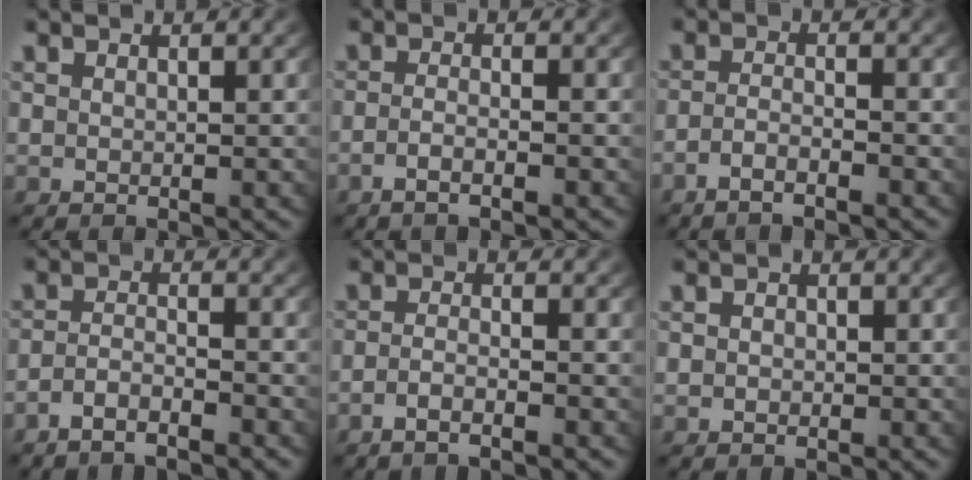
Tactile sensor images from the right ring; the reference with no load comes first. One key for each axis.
{"total": 2.1, "fx": -1.7, "fy": 0.0, "fz": 1.3, "tx": -0.036, "ty": -0.011, "tz": -0.026}
{"total": 2.6, "fx": -2.2, "fy": 0.4, "fz": 1.3, "tx": -0.027, "ty": -0.006, "tz": -0.038}
{"total": 3.0, "fx": -2.7, "fy": 0.8, "fz": 1.1, "tx": -0.019, "ty": -0.007, "tz": -0.047}
{"total": 2.4, "fx": -2.0, "fy": 0.3, "fz": 1.3, "tx": -0.031, "ty": -0.008, "tz": -0.032}
{"total": 0.6, "fx": -0.3, "fy": 0.5, "fz": 0.2, "tx": -0.007, "ty": -0.009, "tz": -0.001}